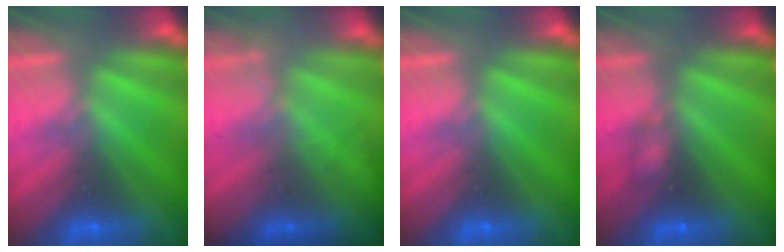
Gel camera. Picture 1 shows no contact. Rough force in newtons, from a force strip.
{"total": 1.7}
{"total": 0.0}
{"total": 2.2}